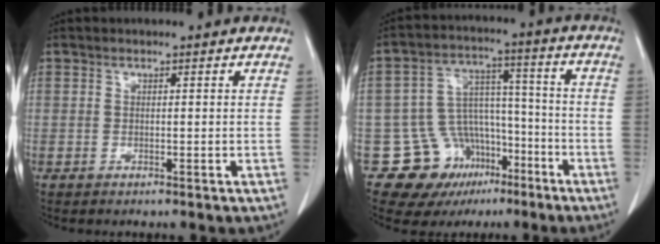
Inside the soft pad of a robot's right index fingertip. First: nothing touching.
{"total": 13.7, "force": [-7.2, 10.9, 4.2], "torque": [-0.067, 0.067, -0.095]}